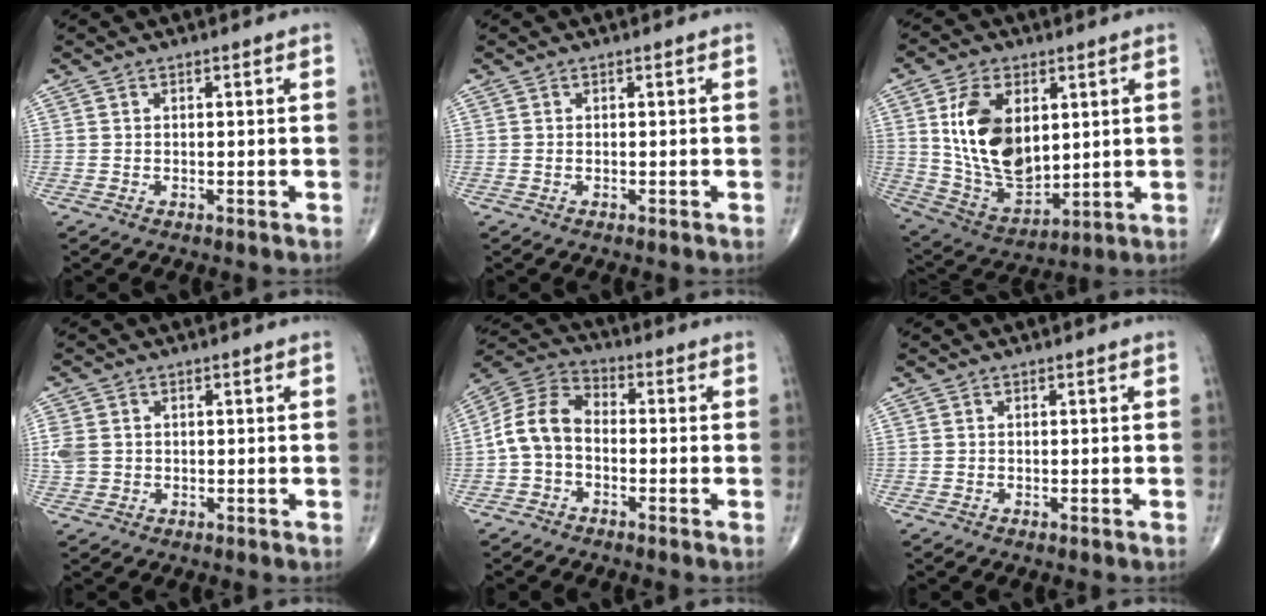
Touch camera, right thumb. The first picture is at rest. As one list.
[{"total": 0.0}, {"total": 17.2, "force": [3.7, 10.4, 13.2], "torque": [-0.218, -0.021, 0.086]}, {"total": 4.0, "force": [0.2, 3.3, 2.2], "torque": [-0.055, 0.005, 0.009]}, {"total": 9.2, "force": [-1.7, 6.3, 6.4], "torque": [-0.118, 0.034, -0.048]}, {"total": 0.0}]